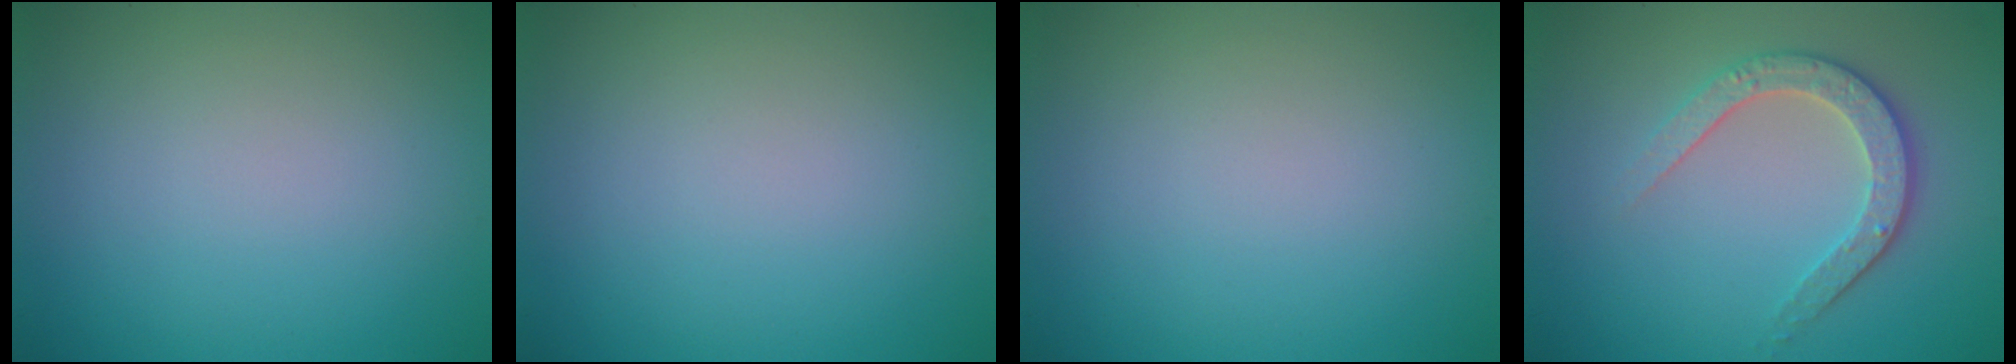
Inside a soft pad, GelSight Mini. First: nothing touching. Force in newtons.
{"total": 0.0}
{"total": 0.0}
{"total": 3.4, "press": 2.9, "slide": 1.8}